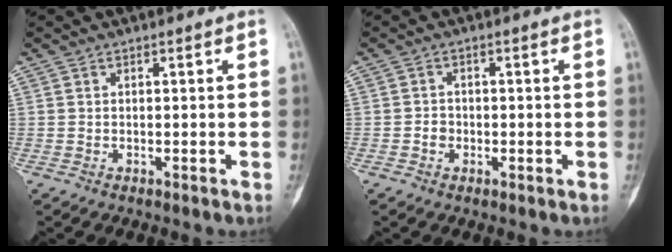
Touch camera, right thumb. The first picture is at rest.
{"total": 1.6, "force": [-0.5, 1.5, 0.5], "torque": [0.005, 0.007, -0.012]}